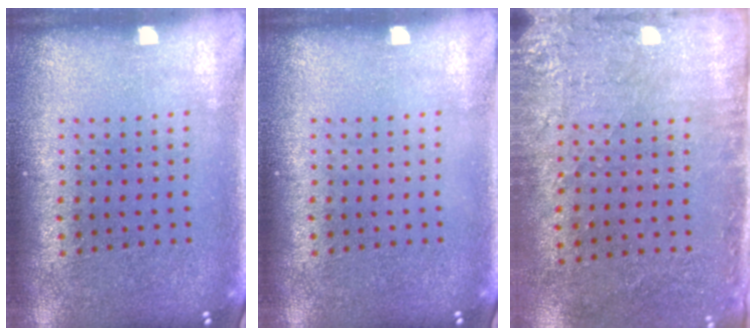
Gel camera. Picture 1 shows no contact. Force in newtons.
{"total": 0.0}
{"total": 2.9, "press": 2.3, "slide": 1.7}